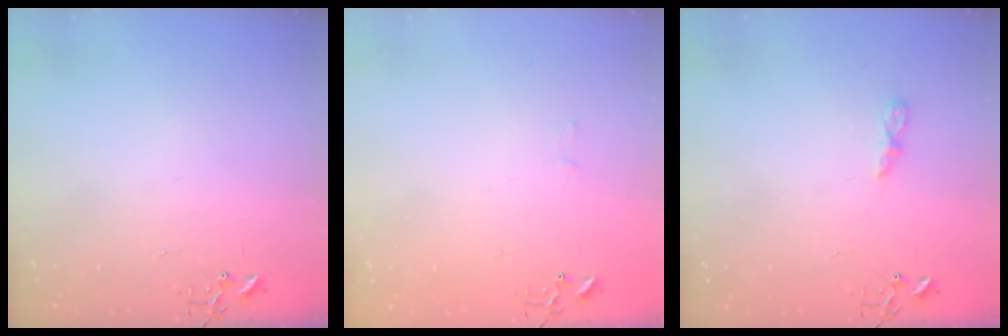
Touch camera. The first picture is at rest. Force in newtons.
{"total": 3.9, "press": 3.9, "slide": 0.5}
{"total": 5.3, "press": 5.3, "slide": 0.7}